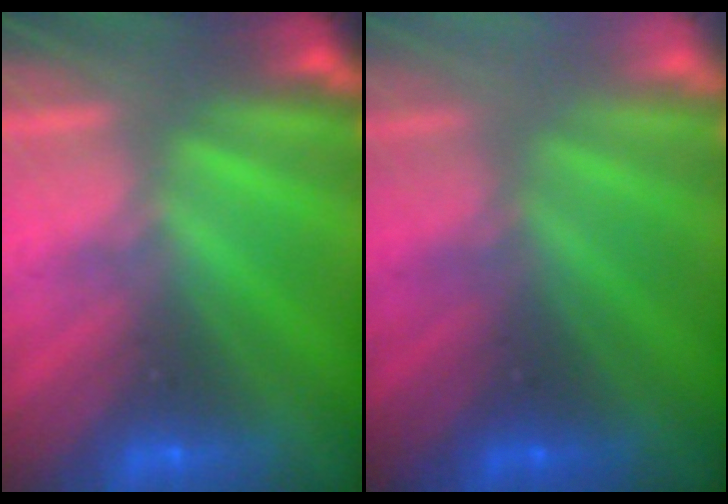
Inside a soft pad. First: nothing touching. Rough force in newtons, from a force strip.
{"total": 2.3}